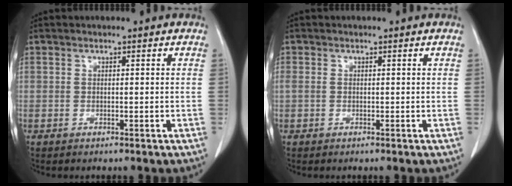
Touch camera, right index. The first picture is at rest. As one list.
[{"total": 0.6, "force": [0.1, 0.4, 0.4], "torque": [-0.019, 0.011, 0.004]}]